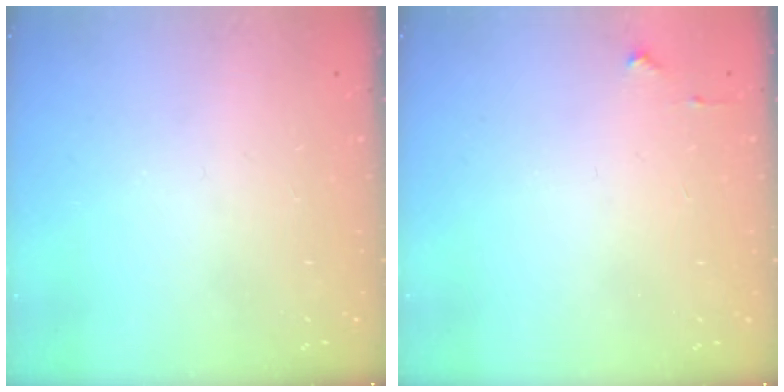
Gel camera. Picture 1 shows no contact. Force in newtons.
{"total": 2.7, "press": 2.6, "slide": 0.4}